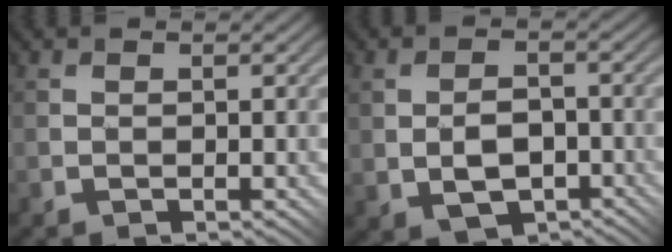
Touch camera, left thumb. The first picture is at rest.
{"total": 5.1, "force": [-1.3, 3.2, 3.8], "torque": [-0.080, -0.002, -0.021]}